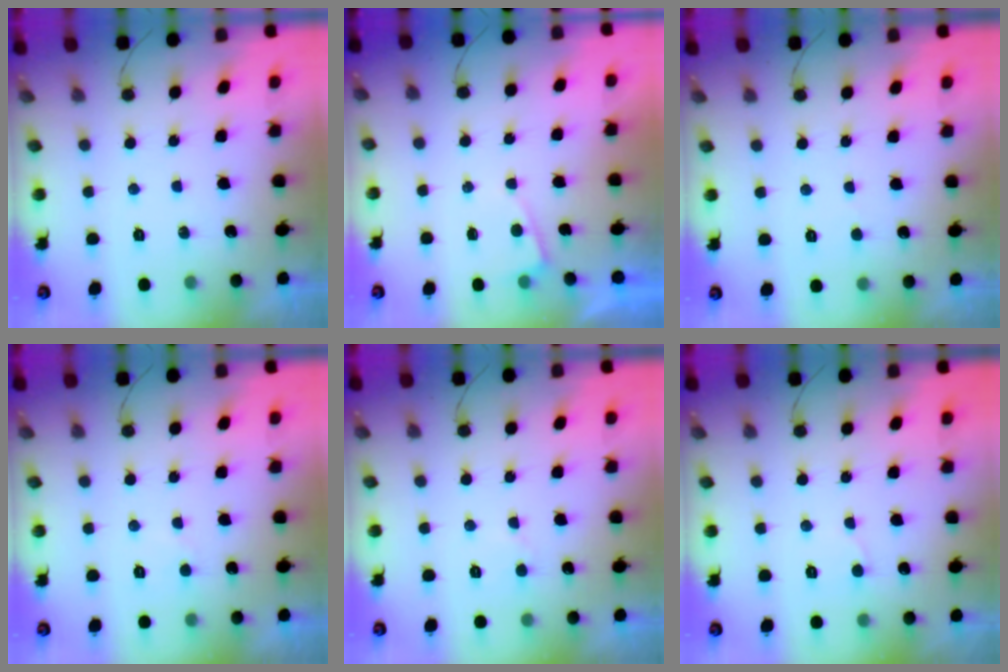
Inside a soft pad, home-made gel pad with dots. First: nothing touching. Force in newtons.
{"total": 1.2, "press": 1.2, "slide": 0.1}
{"total": 1.7, "press": 1.7, "slide": 0.1}
{"total": 2.0, "press": 2.0, "slide": 0.2}
{"total": 2.0, "press": 2.0, "slide": 0.2}
{"total": 5.1, "press": 5.1, "slide": 0.5}